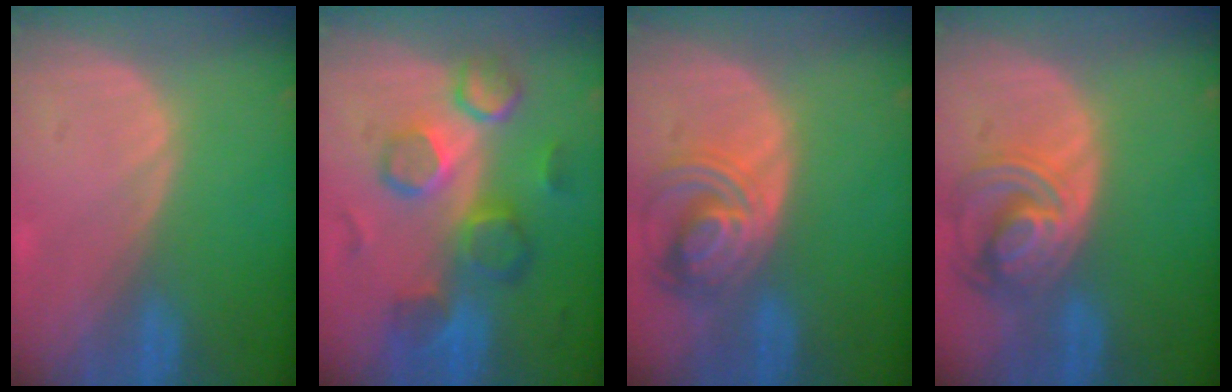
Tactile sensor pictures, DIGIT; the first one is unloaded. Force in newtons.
{"total": 10.1, "press": 9.0, "slide": 4.5}
{"total": 7.5, "press": 6.7, "slide": 3.5}
{"total": 8.3, "press": 7.1, "slide": 4.2}